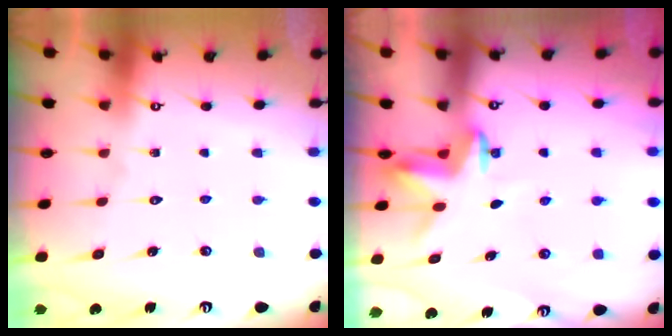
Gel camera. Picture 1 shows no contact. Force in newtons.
{"total": 3.4, "press": 3.4, "slide": 0.3}